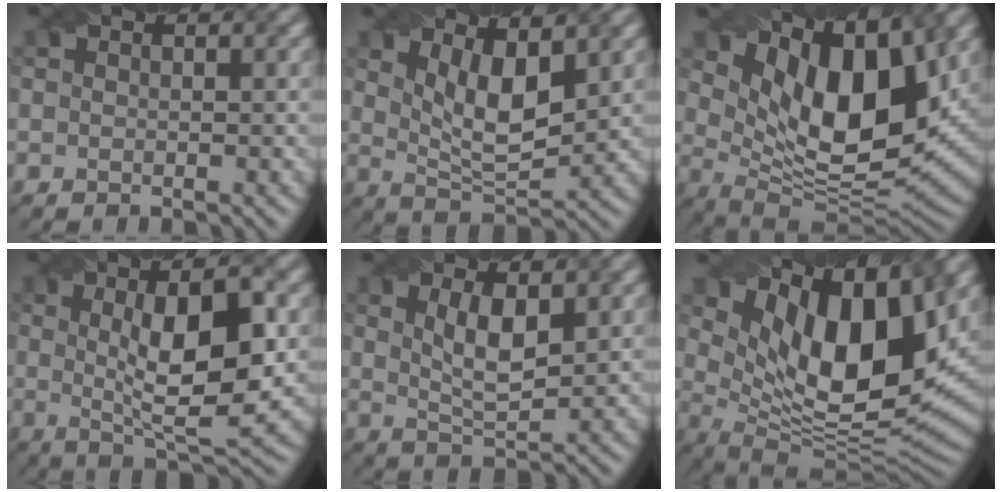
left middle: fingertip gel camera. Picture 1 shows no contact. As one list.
[{"total": 5.5, "force": [2.2, 2.1, 4.6], "torque": [-0.088, -0.013, 0.045]}, {"total": 12.7, "force": [5.2, 5.4, 10.2], "torque": [-0.178, -0.002, 0.097]}, {"total": 9.5, "force": [0.9, 2.6, 9.1], "torque": [-0.136, 0.005, 0.015]}, {"total": 3.9, "force": [1.3, 1.2, 3.5], "torque": [-0.071, -0.005, 0.027]}, {"total": 14.2, "force": [5.7, 6.0, 11.6], "torque": [-0.192, -0.001, 0.103]}]